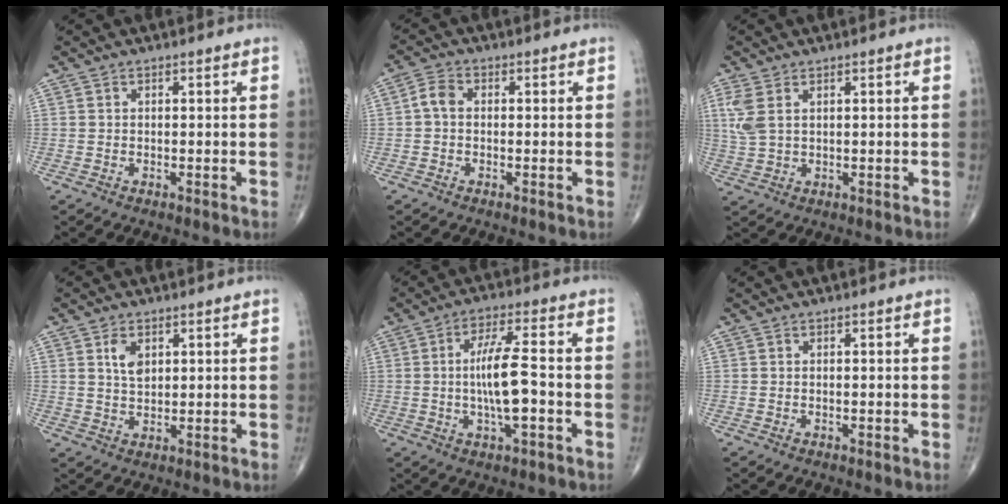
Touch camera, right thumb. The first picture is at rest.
{"total": 3.1, "force": [-0.1, 2.2, 2.2], "torque": [-0.039, 0.009, -0.011]}
{"total": 4.7, "force": [1.8, 2.5, 3.6], "torque": [-0.097, 0.005, 0.046]}
{"total": 4.2, "force": [1.7, 2.5, 2.9], "torque": [-0.046, -0.009, 0.034]}
{"total": 9.8, "force": [-1.2, 2.5, 9.4], "torque": [-0.175, 0.015, -0.021]}
{"total": 0.0}